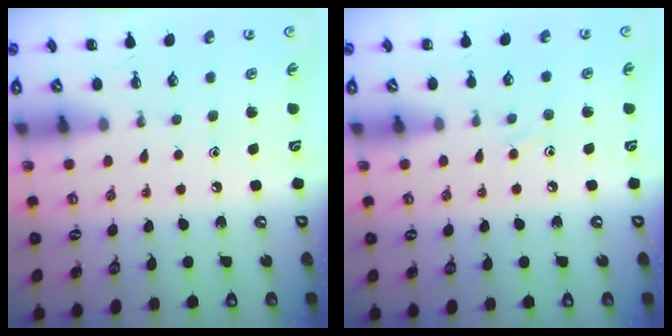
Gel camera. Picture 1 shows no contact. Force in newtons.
{"total": 7.1, "press": 6.6, "slide": 2.5}